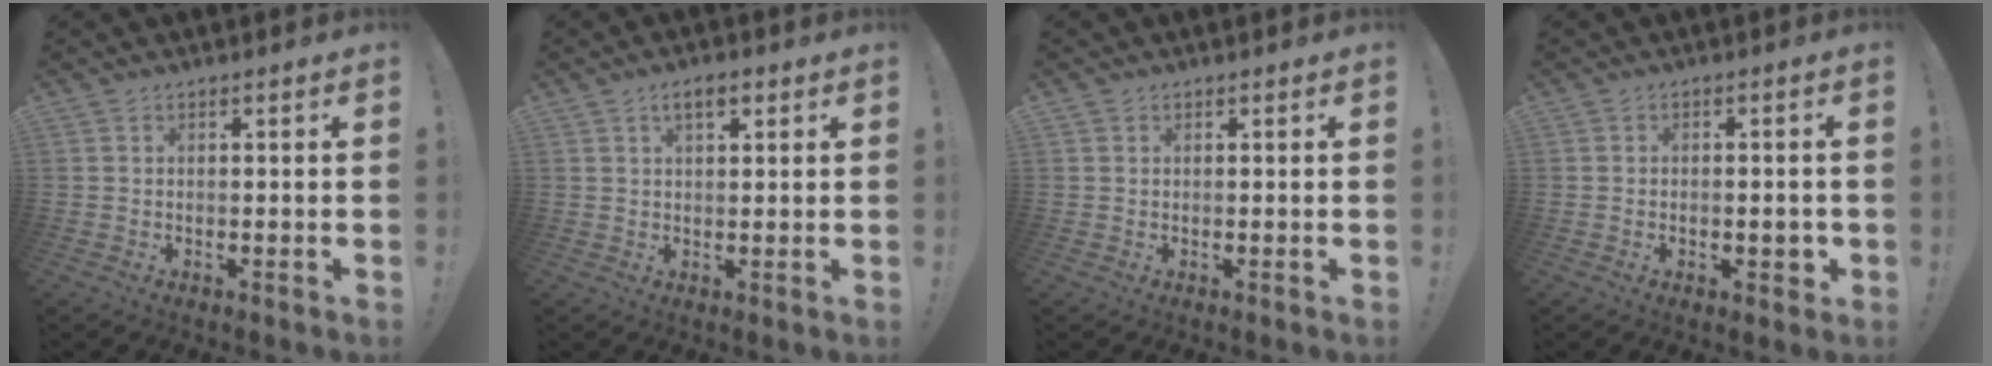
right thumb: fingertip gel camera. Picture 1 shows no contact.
{"total": 4.3, "force": [2.1, 1.8, 3.3], "torque": [-0.048, -0.001, 0.033]}
{"total": 0.6, "force": [0.4, 0.5, 0.0], "torque": [0.005, -0.002, 0.007]}
{"total": 3.0, "force": [-0.9, 1.7, 2.4], "torque": [-0.024, 0.003, -0.014]}